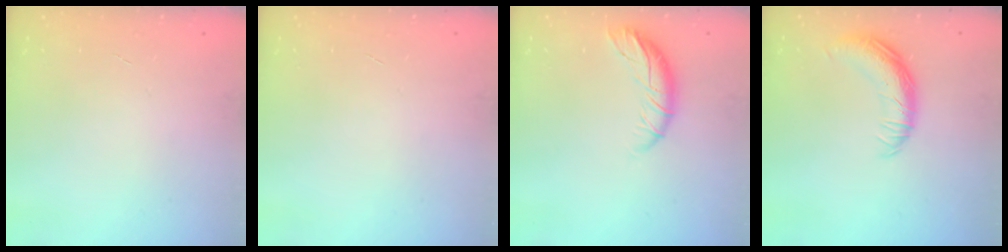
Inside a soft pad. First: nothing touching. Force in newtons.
{"total": 0.0}
{"total": 9.4, "press": 9.2, "slide": 2.0}
{"total": 13.8, "press": 13.7, "slide": 0.9}